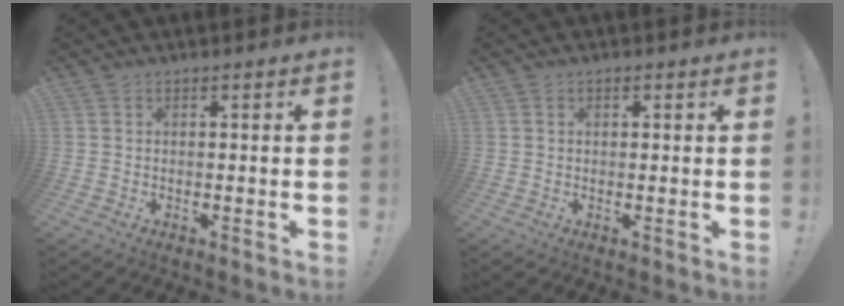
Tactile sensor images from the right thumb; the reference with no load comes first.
{"total": 0.8, "force": [0.4, 0.5, 0.4], "torque": [-0.002, 0.001, 0.006]}